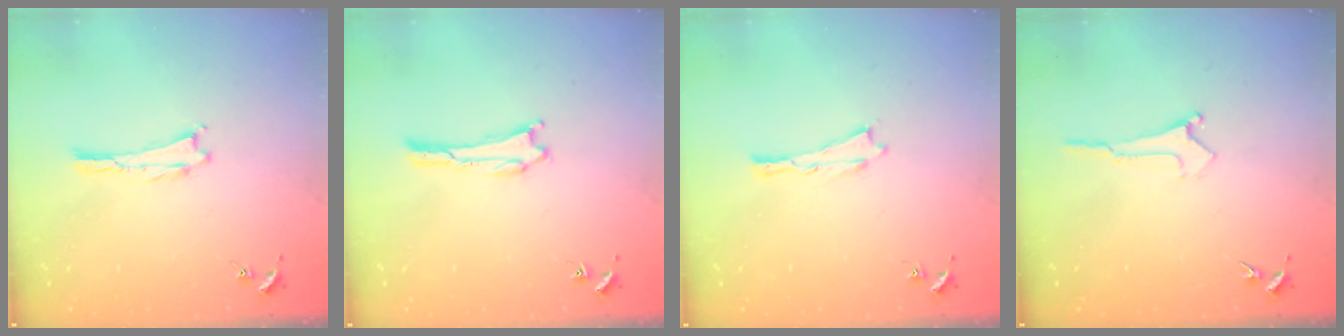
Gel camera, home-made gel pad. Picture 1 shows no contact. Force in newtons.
{"total": 0.8, "press": 0.8, "slide": 0.2}
{"total": 0.0}
{"total": 0.0}